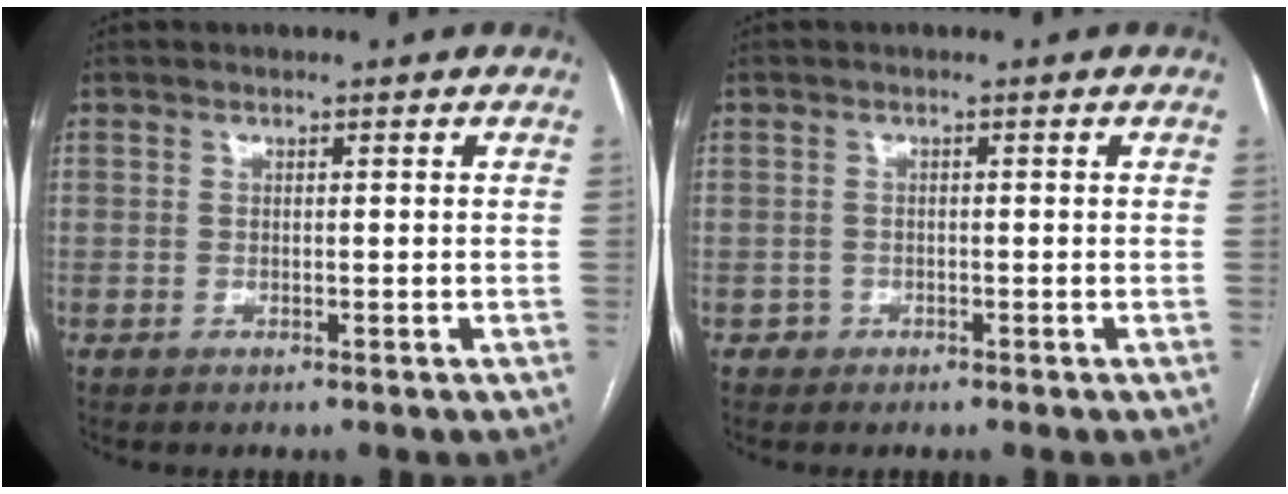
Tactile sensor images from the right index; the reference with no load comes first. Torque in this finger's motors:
{"motor_torque": [-0.63, 0.70, -0.85, -0.15]}